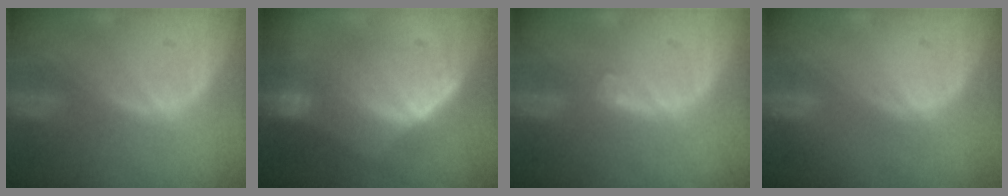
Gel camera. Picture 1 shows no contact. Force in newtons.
{"total": 7.5, "press": 7.5, "slide": 0.4}
{"total": 1.5, "press": 1.2, "slide": 0.9}
{"total": 0.0}